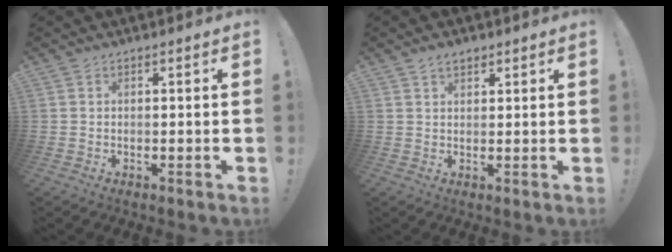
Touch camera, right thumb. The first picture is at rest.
{"total": 3.0, "force": [2.0, 1.8, 1.3], "torque": [-0.020, -0.007, 0.037]}